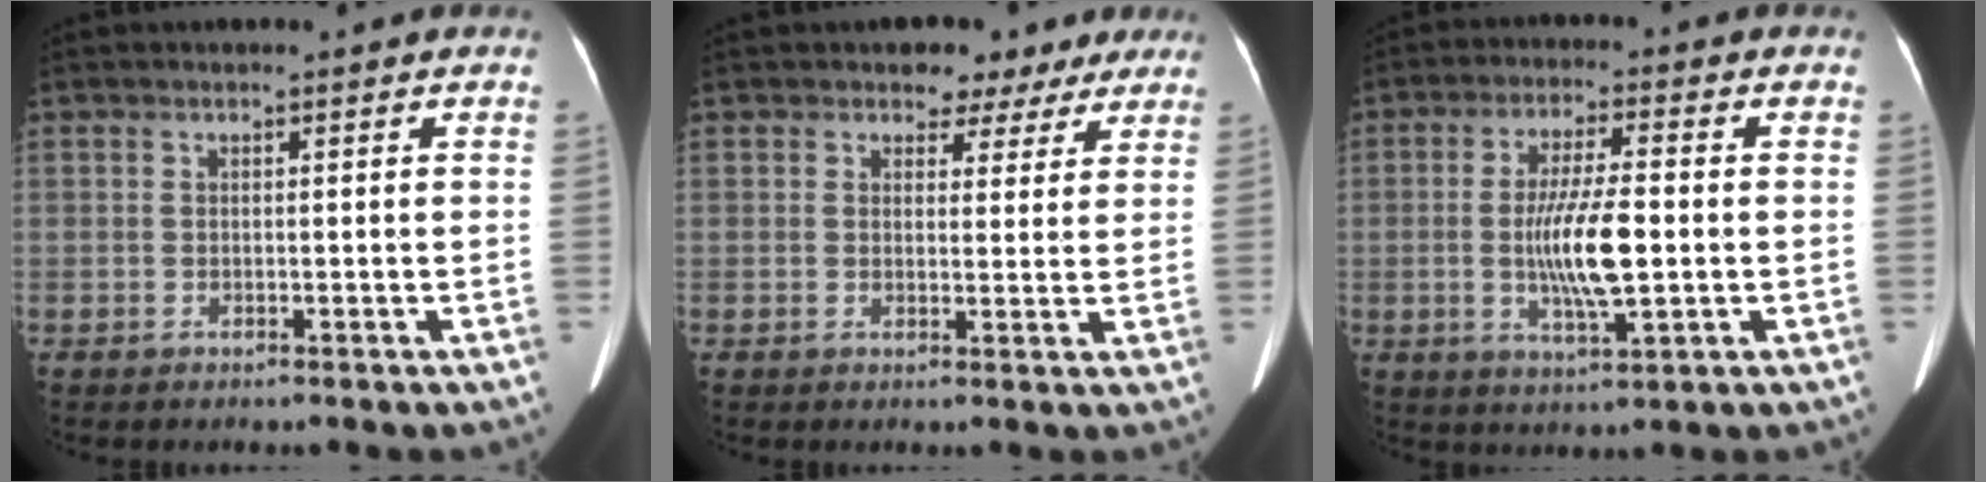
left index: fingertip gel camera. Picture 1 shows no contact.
{"total": 5.8, "force": [4.5, 3.5, 1.3], "torque": [-0.004, 0.004, 0.047]}
{"total": 9.5, "force": [-0.9, 1.6, 9.3], "torque": [-0.177, -0.006, -0.015]}